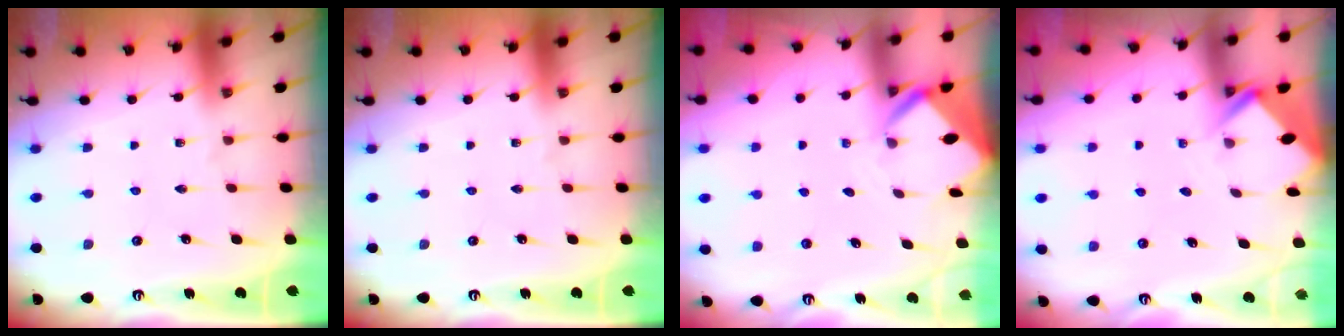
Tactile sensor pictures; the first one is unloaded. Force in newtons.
{"total": 0.0}
{"total": 2.9, "press": 2.9, "slide": 0.1}
{"total": 2.7, "press": 2.7, "slide": 0.2}